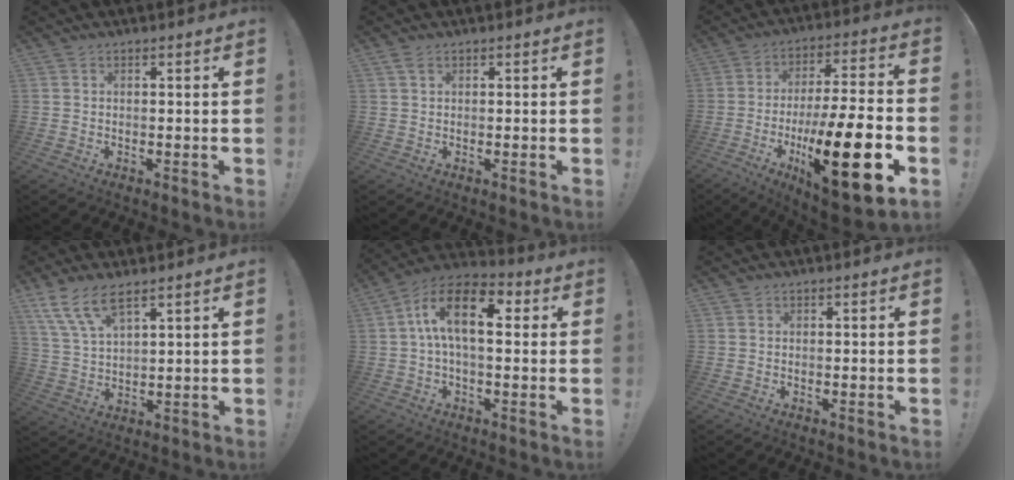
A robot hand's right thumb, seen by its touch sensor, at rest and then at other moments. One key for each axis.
{"total": 1.4, "fx": 0.7, "fy": 0.6, "fz": 1.0, "tx": -0.021, "ty": 0.003, "tz": 0.013}
{"total": 23.6, "fx": -7.5, "fy": 6.2, "fz": 21.5, "tx": -0.356, "ty": 0.038, "tz": -0.111}
{"total": 9.3, "fx": 6.4, "fy": 3.0, "fz": 6.0, "tx": -0.135, "ty": -0.018, "tz": 0.127}
{"total": 15.1, "fx": 3.1, "fy": 7.5, "fz": 12.7, "tx": -0.229, "ty": 0.007, "tz": 0.050}
{"total": 0.0}